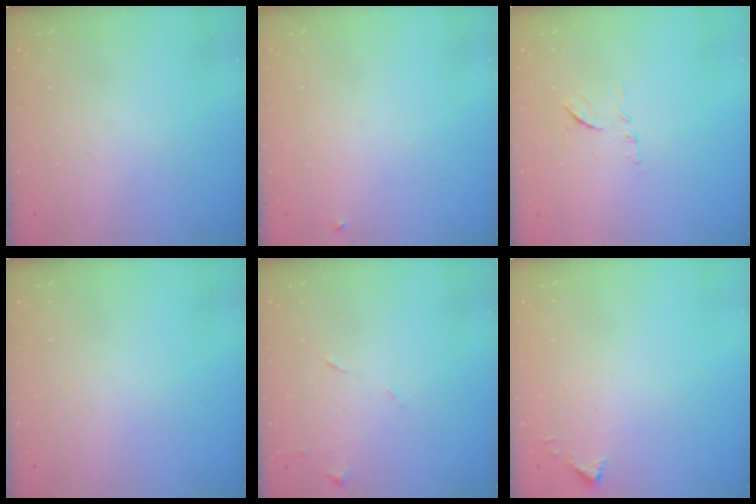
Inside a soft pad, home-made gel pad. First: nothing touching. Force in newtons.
{"total": 3.5, "press": 3.4, "slide": 0.5}
{"total": 8.7, "press": 8.7, "slide": 0.3}
{"total": 0.0}
{"total": 5.3, "press": 5.2, "slide": 0.7}
{"total": 2.3, "press": 2.3, "slide": 0.2}